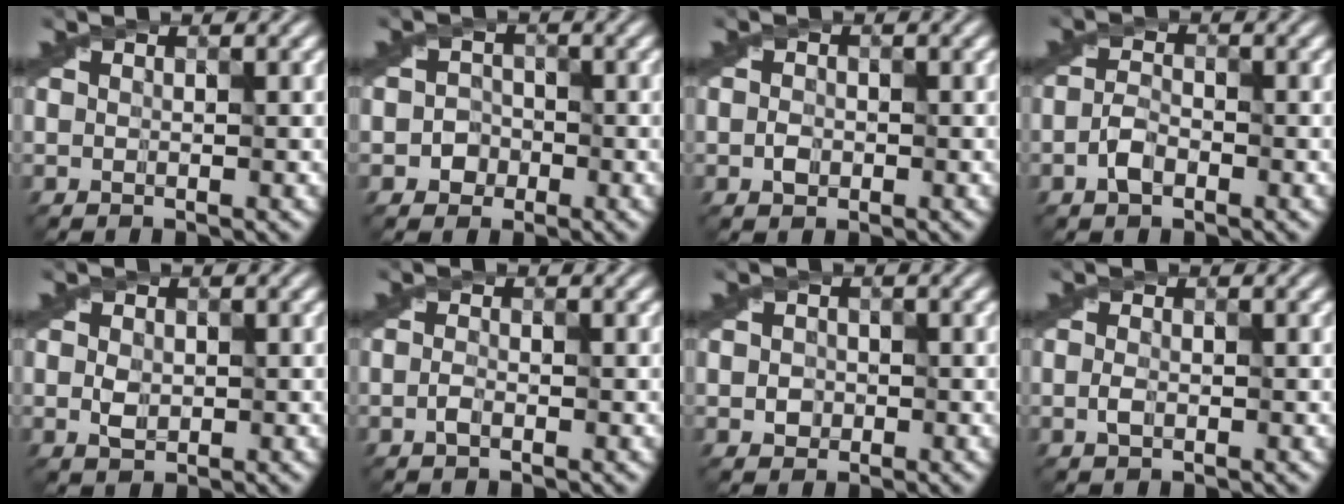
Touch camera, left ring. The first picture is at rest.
{"total": 1.7, "force": [-0.7, 1.5, 0.3], "torque": [0.004, 0.006, -0.016]}
{"total": 1.1, "force": [-0.3, 0.9, 0.6], "torque": [-0.011, 0.001, -0.009]}
{"total": 1.9, "force": [-0.9, 1.1, 1.3], "torque": [-0.025, 0.006, -0.023]}
{"total": 1.7, "force": [-0.1, 1.3, 1.0], "torque": [-0.019, -0.001, -0.002]}
{"total": 0.8, "force": [-0.4, 0.3, 0.6], "torque": [-0.014, 0.002, -0.010]}
{"total": 1.4, "force": [-0.2, 1.3, 0.4], "torque": [0.000, -0.001, -0.006]}
{"total": 0.9, "force": [-0.3, 0.6, 0.7], "torque": [-0.015, 0.001, -0.007]}